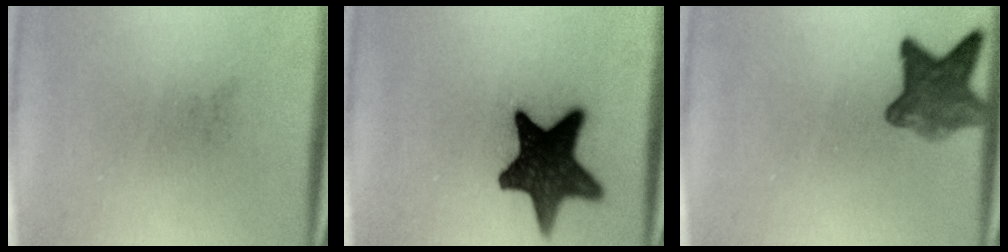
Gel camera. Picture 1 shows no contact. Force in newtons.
{"total": 15.9}
{"total": 6.7}